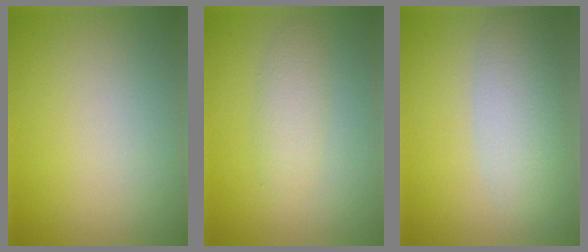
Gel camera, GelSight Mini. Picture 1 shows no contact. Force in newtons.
{"total": 2.1, "press": 2.1, "slide": 0.1}
{"total": 4.7, "press": 4.7, "slide": 0.2}